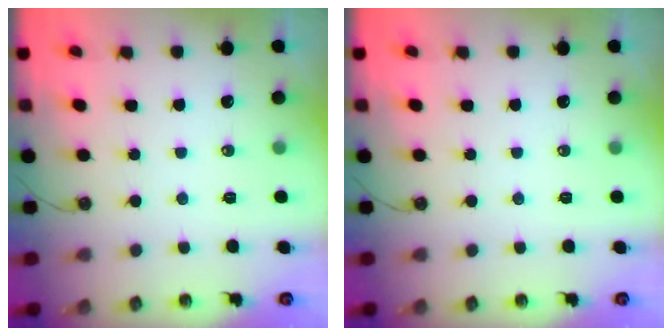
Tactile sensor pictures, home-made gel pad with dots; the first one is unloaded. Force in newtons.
{"total": 0.0}